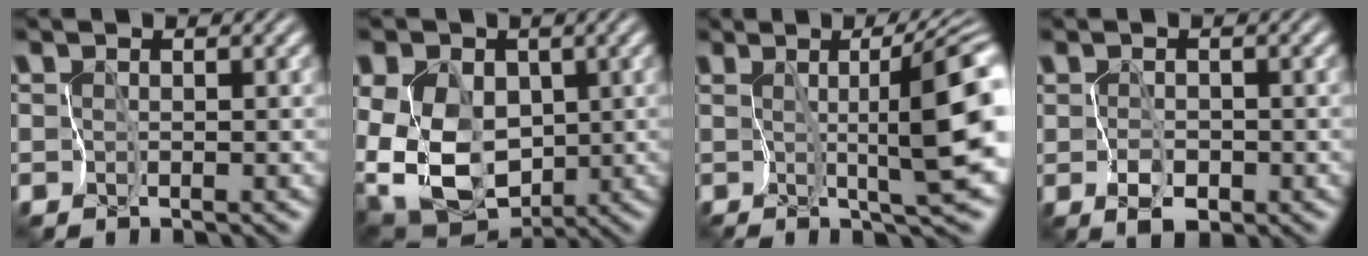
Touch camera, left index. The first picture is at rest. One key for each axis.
{"total": 14.6, "fx": 0.2, "fy": 11.1, "fz": 9.5, "tx": -0.205, "ty": 0.005, "tz": -0.014}
{"total": 7.9, "fx": 0.6, "fy": -0.1, "fz": 7.9, "tx": -0.113, "ty": 0.003, "tz": 0.008}
{"total": 1.7, "fx": -0.7, "fy": 0.5, "fz": 1.4, "tx": -0.034, "ty": -0.006, "tz": -0.013}